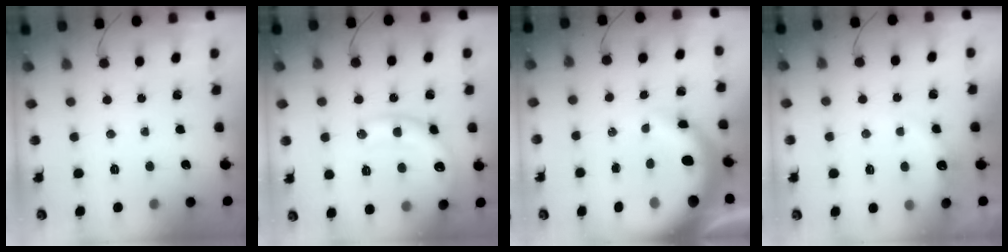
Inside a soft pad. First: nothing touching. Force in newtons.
{"total": 15.8, "press": 15.7, "slide": 1.5}
{"total": 10.9, "press": 10.6, "slide": 2.5}
{"total": 7.5, "press": 7.4, "slide": 1.5}